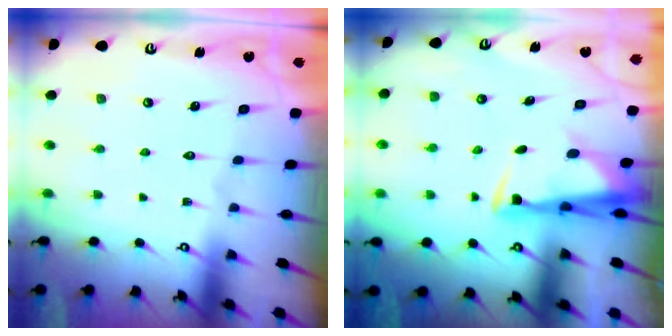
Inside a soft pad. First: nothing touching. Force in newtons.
{"total": 3.3, "press": 3.1, "slide": 1.0}